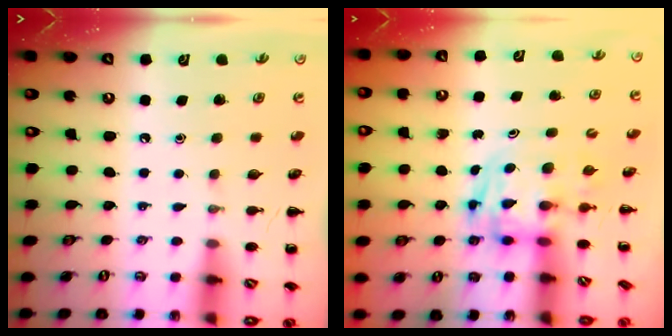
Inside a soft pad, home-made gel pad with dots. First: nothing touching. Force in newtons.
{"total": 2.8, "press": 2.8, "slide": 0.5}